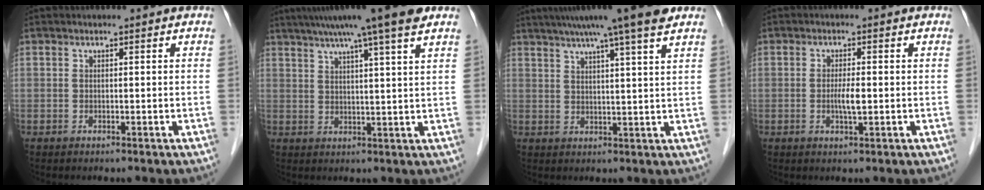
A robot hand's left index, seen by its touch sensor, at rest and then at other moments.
{"total": 13.0, "force": [9.6, -0.6, 8.8], "torque": [-0.141, 0.028, 0.126]}
{"total": 12.7, "force": [9.6, -0.7, 8.3], "torque": [-0.133, 0.024, 0.124]}
{"total": 2.6, "force": [-0.4, 0.3, 2.6], "torque": [-0.052, -0.002, -0.006]}